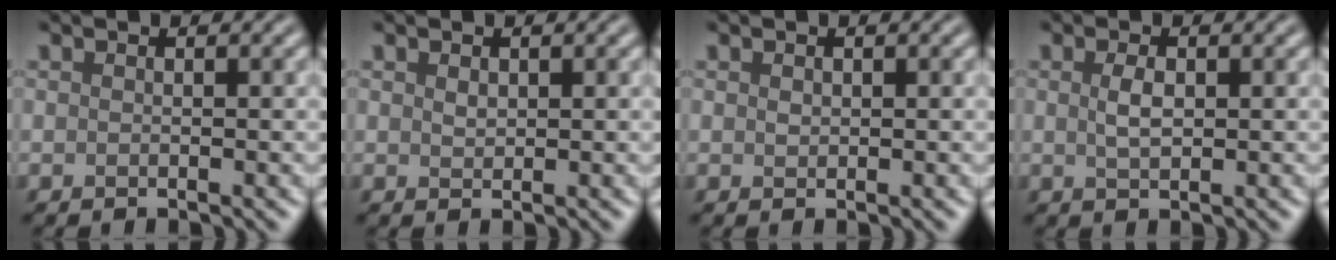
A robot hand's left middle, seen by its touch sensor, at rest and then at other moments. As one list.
[{"total": 0.8, "force": [0.4, 0.5, 0.5], "torque": [-0.013, 0.000, 0.009]}, {"total": 0.6, "force": [0.2, 0.4, 0.3], "torque": [-0.008, 0.000, 0.004]}, {"total": 1.8, "force": [0.3, 0.9, 1.5], "torque": [-0.037, 0.000, 0.008]}]